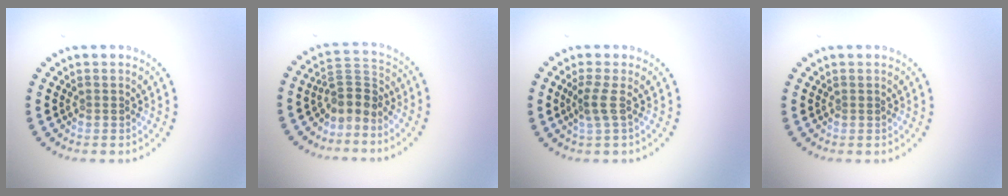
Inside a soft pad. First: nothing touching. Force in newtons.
{"total": 2.8, "press": 2.0, "slide": 2.0}
{"total": 1.9, "press": 1.3, "slide": 1.4}
{"total": 0.0}